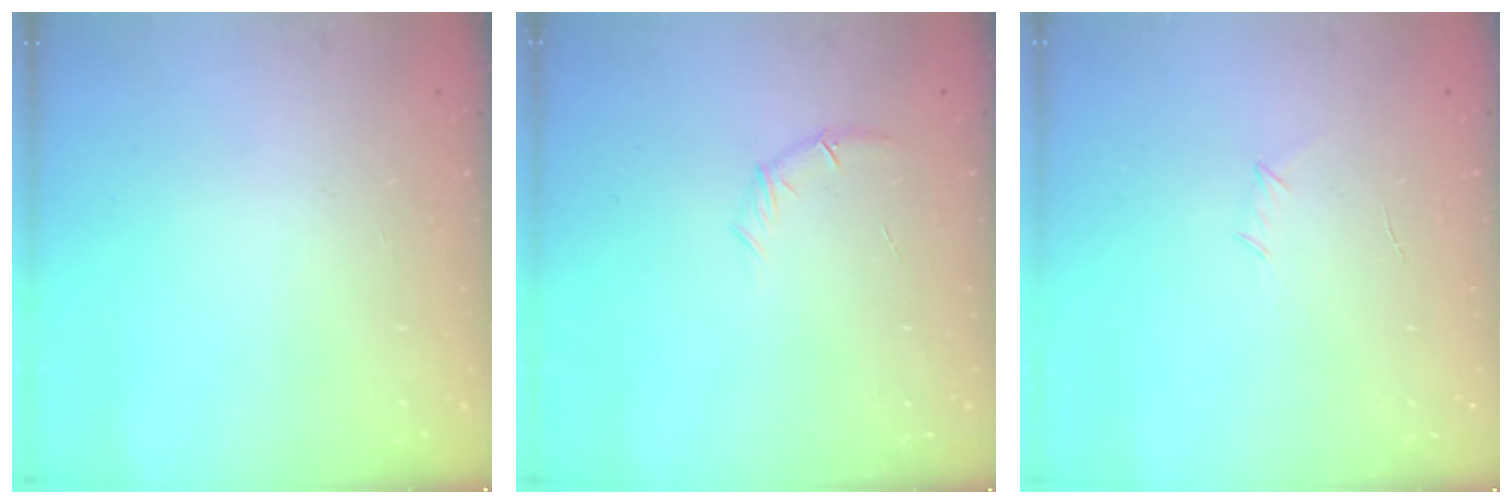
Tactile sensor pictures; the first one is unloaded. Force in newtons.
{"total": 6.3, "press": 6.1, "slide": 1.5}
{"total": 3.2, "press": 3.1, "slide": 0.8}